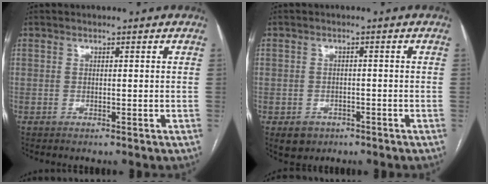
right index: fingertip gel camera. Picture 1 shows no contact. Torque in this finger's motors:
{"motor_torque": [0.02, -0.02, -0.55, -0.16]}